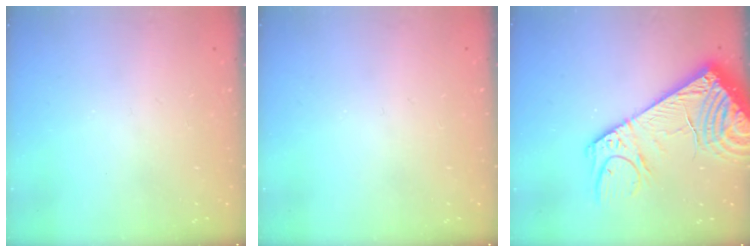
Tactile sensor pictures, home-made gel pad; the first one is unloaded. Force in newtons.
{"total": 0.0}
{"total": 21.9, "press": 21.5, "slide": 4.4}